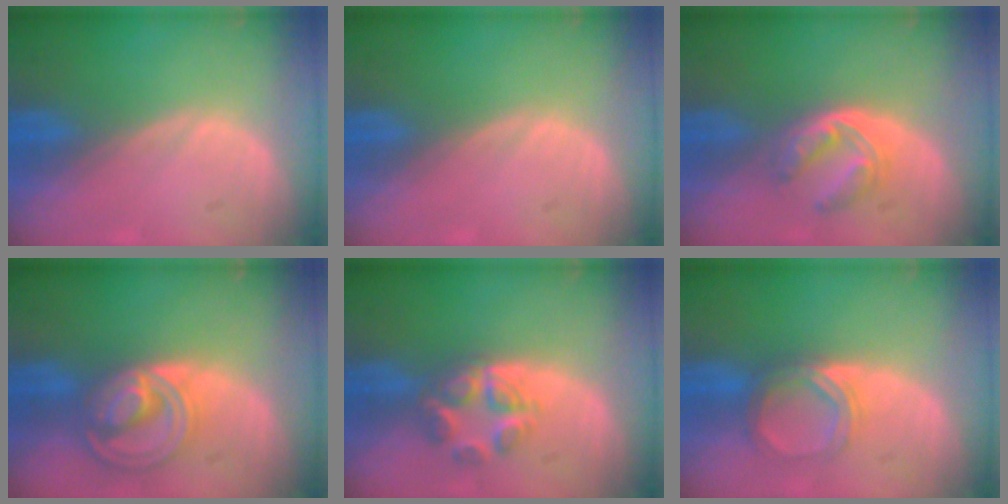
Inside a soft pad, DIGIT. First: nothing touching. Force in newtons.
{"total": 0.0}
{"total": 6.0, "press": 5.0, "slide": 3.3}
{"total": 8.5, "press": 7.3, "slide": 4.4}
{"total": 6.0, "press": 5.5, "slide": 2.2}
{"total": 5.3, "press": 4.9, "slide": 1.9}